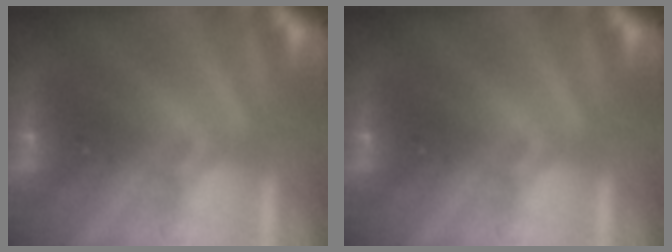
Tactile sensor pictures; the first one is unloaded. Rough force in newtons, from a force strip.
{"total": 0.0}